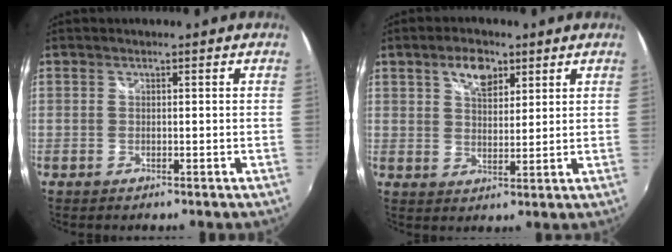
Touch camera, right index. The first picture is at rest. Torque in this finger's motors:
{"motor_torque": [0.08, 0.07, 0.15, 0.06]}